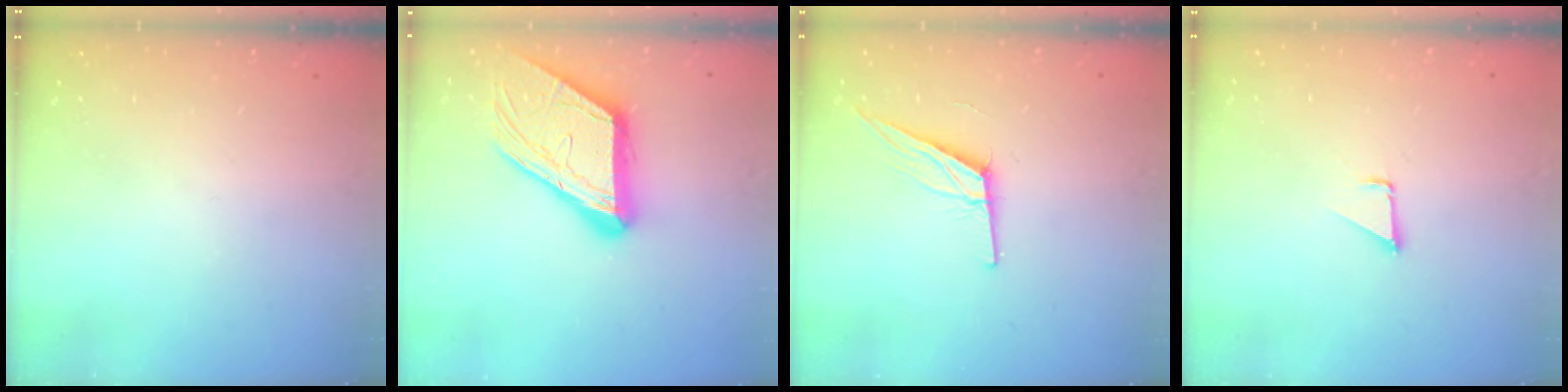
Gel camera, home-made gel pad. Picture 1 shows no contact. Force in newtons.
{"total": 17.8, "press": 17.7, "slide": 1.8}
{"total": 10.8, "press": 10.4, "slide": 2.7}
{"total": 1.1, "press": 1.1, "slide": 0.1}